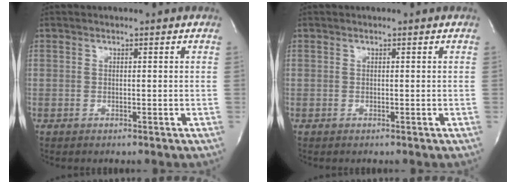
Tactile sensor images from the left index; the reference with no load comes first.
{"total": 0.0}